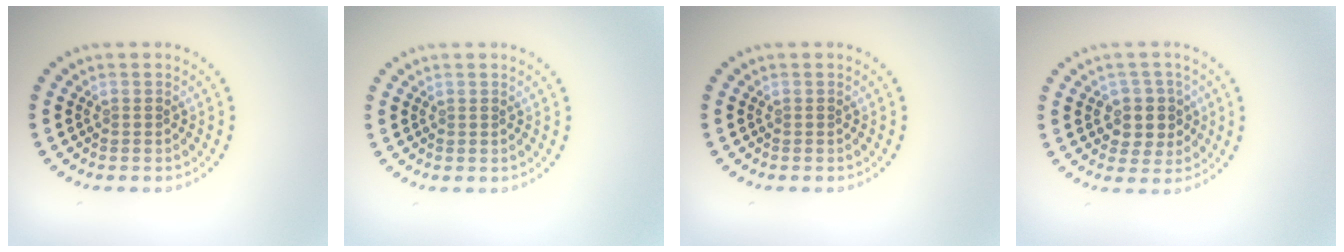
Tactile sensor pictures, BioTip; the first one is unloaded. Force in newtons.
{"total": 0.0}
{"total": 0.0}
{"total": 3.2, "press": 3.0, "slide": 1.3}